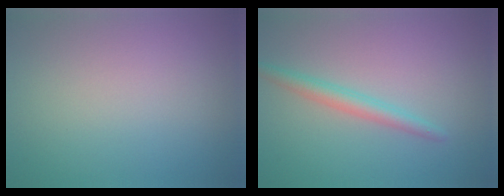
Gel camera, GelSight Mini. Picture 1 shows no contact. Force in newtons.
{"total": 2.2, "press": 2.2, "slide": 0.0}